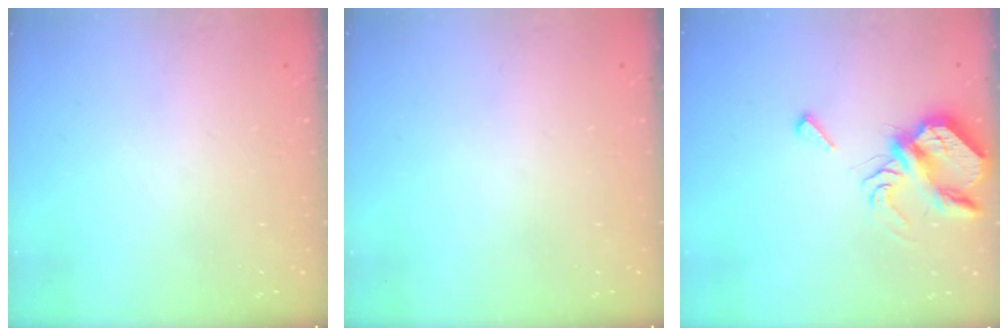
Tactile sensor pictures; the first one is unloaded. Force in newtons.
{"total": 0.0}
{"total": 7.2, "press": 7.1, "slide": 0.9}